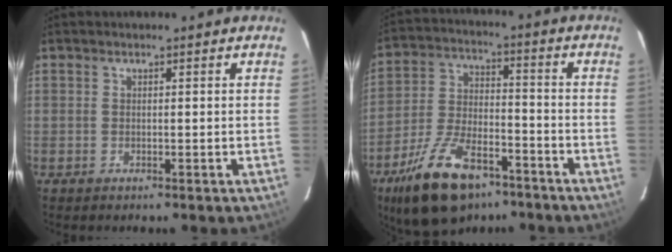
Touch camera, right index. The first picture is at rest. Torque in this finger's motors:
{"motor_torque": [1.39, -0.75, 0.62, 0.16]}